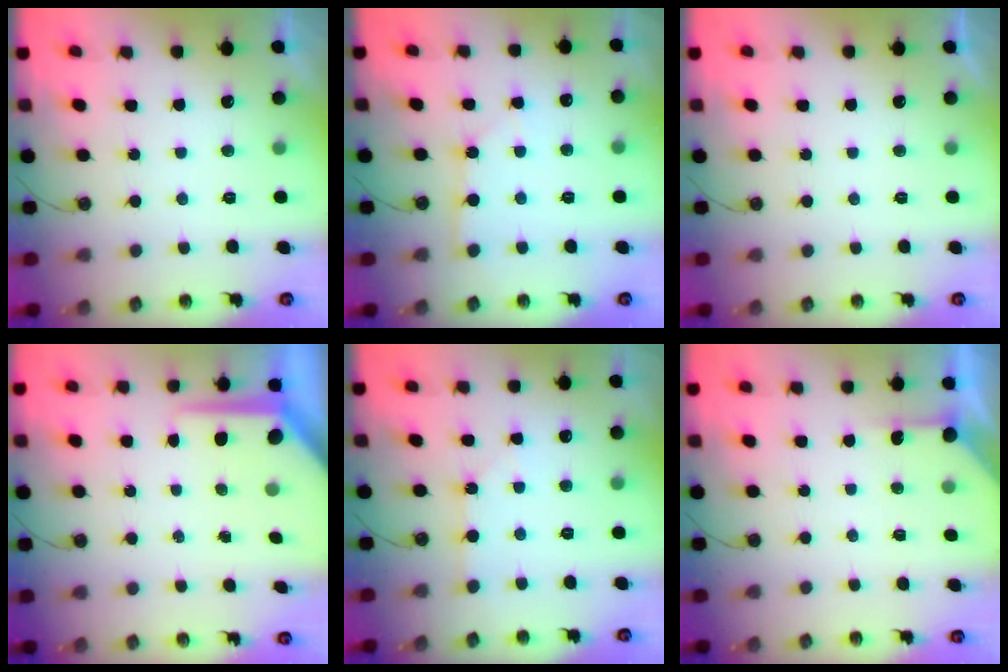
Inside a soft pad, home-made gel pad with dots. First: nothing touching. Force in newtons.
{"total": 2.4, "press": 2.4, "slide": 0.4}
{"total": 0.0}
{"total": 8.9, "press": 8.9, "slide": 0.7}
{"total": 1.1, "press": 1.1, "slide": 0.2}
{"total": 2.3, "press": 2.2, "slide": 0.3}